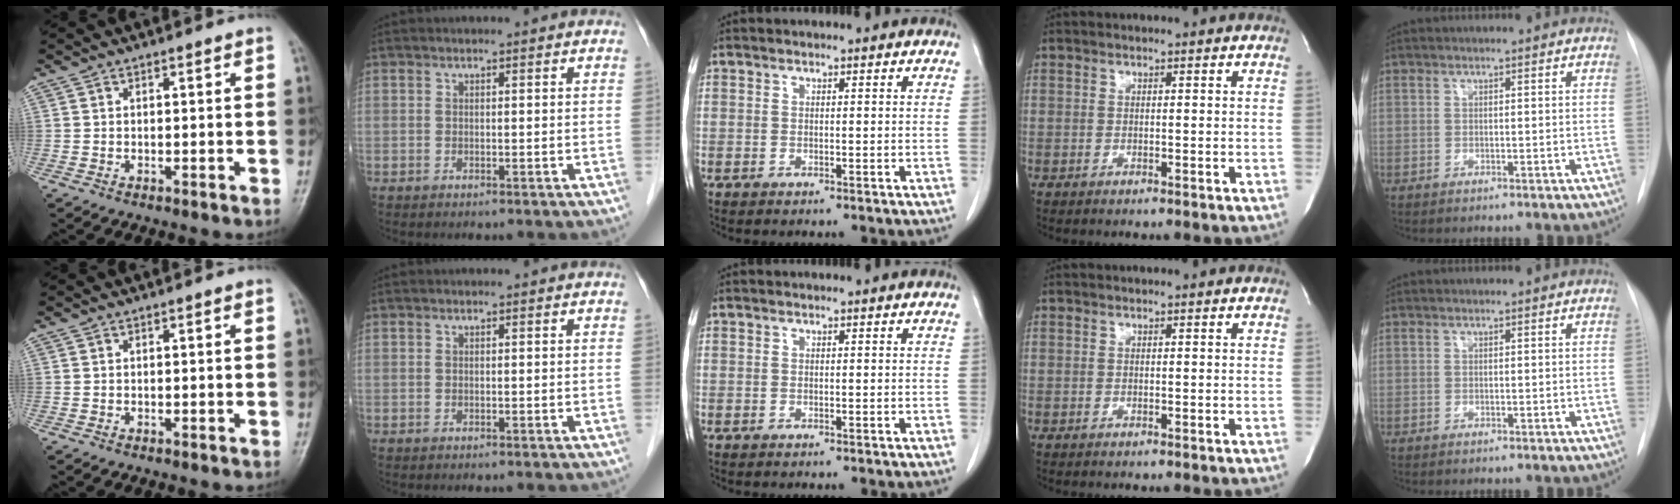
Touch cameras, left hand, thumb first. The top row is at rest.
{}